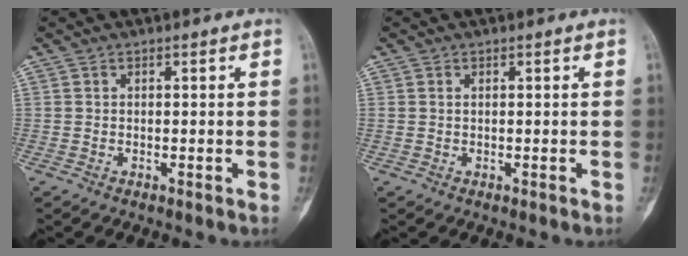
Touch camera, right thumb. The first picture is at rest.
{"total": 0.5, "force": [0.2, 0.3, 0.4], "torque": [-0.011, 0.007, 0.006]}